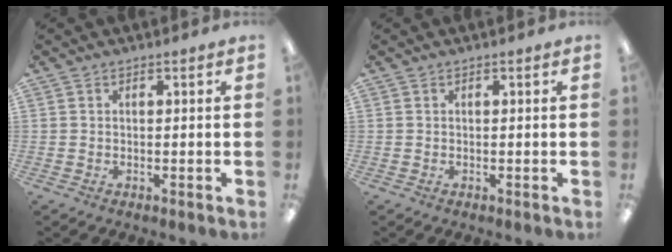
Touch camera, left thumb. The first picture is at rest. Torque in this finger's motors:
{"motor_torque": [0.00, 0.00, 0.00, 0.00, 0.00]}